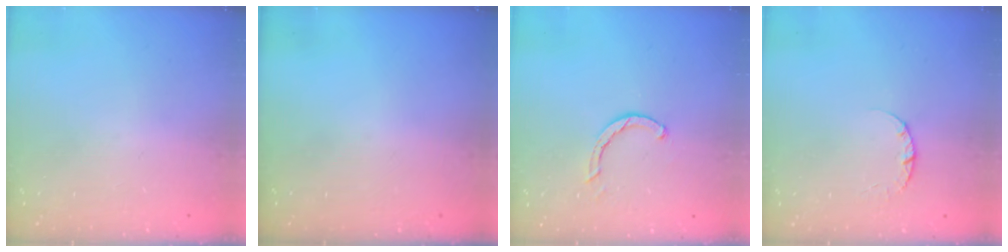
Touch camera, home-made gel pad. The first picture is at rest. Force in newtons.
{"total": 0.0}
{"total": 2.4, "press": 2.4, "slide": 0.1}
{"total": 2.4, "press": 2.3, "slide": 0.3}